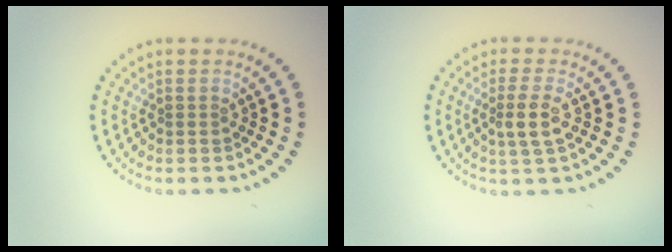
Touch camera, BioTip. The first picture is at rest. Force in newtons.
{"total": 2.5, "press": 2.2, "slide": 1.1}